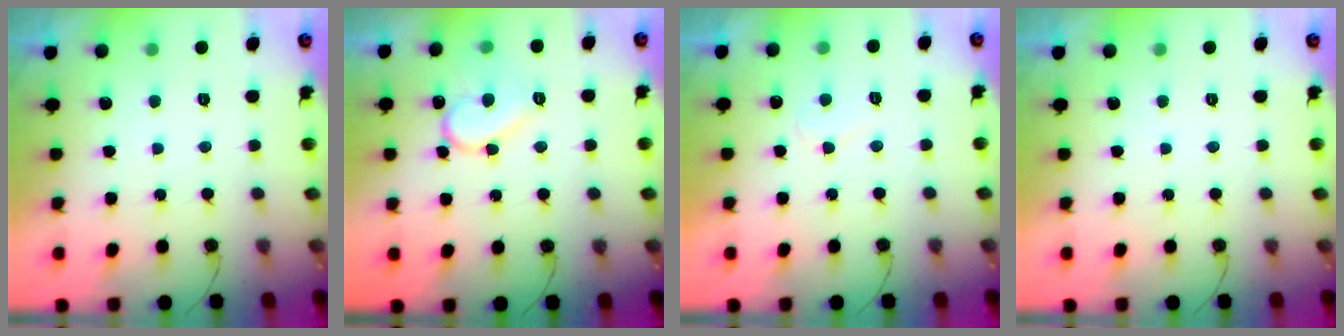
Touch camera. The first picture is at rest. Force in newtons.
{"total": 12.4, "press": 12.3, "slide": 1.3}
{"total": 6.7, "press": 6.7, "slide": 0.6}
{"total": 0.0}